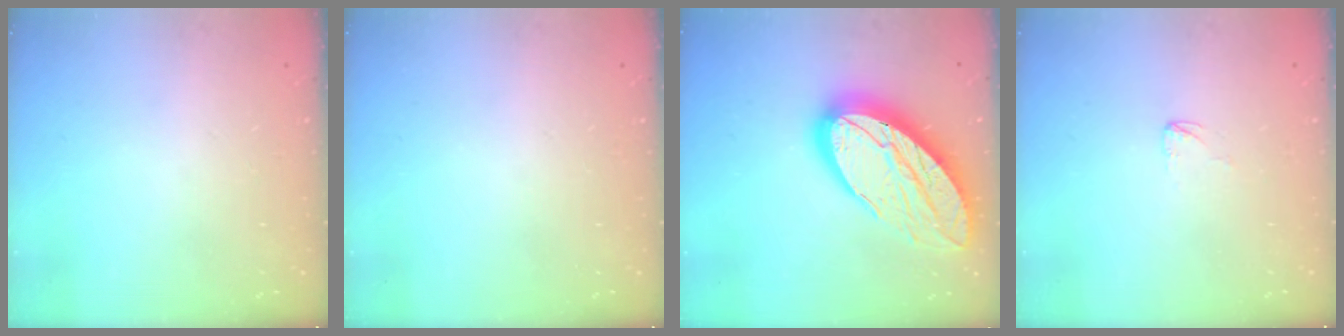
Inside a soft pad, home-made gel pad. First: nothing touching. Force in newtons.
{"total": 0.0}
{"total": 26.8, "press": 26.7, "slide": 2.4}
{"total": 2.1, "press": 2.1, "slide": 0.2}